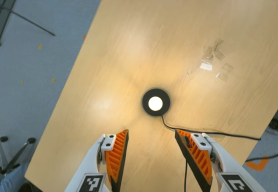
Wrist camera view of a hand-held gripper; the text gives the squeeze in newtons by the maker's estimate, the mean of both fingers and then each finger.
{"total": 0.0}